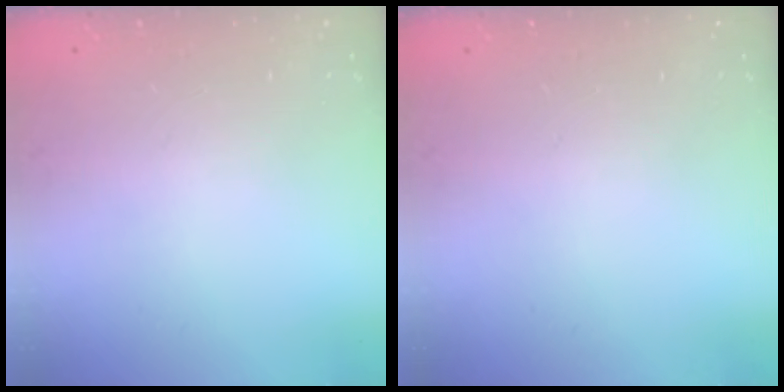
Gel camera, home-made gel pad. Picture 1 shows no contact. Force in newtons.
{"total": 0.0}